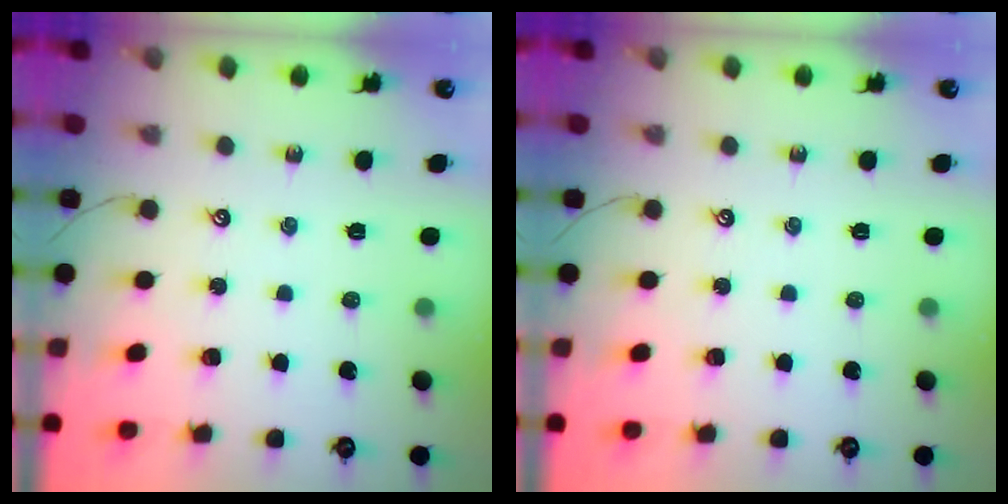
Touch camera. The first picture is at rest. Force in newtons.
{"total": 0.0}